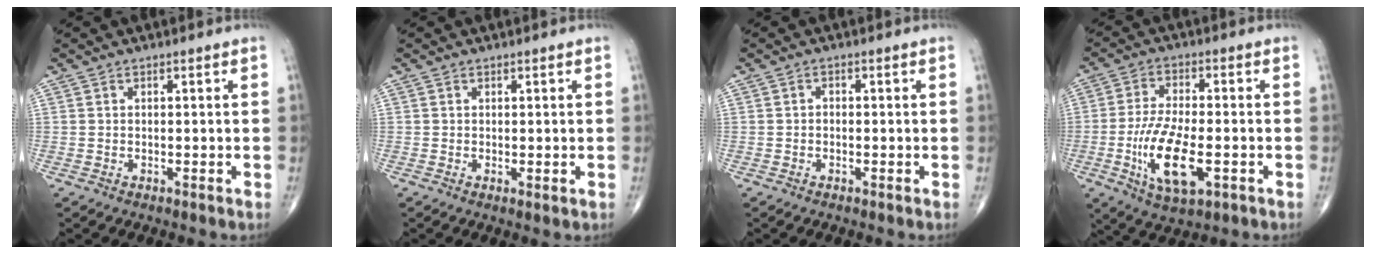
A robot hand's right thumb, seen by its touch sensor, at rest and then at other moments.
{"total": 0.9, "force": [0.0, 0.3, 0.8], "torque": [-0.016, -0.005, 0.001]}
{"total": 0.8, "force": [-0.2, 0.6, 0.4], "torque": [0.003, 0.002, -0.009]}
{"total": 12.9, "force": [-3.6, 5.2, 11.3], "torque": [-0.219, -0.001, -0.059]}